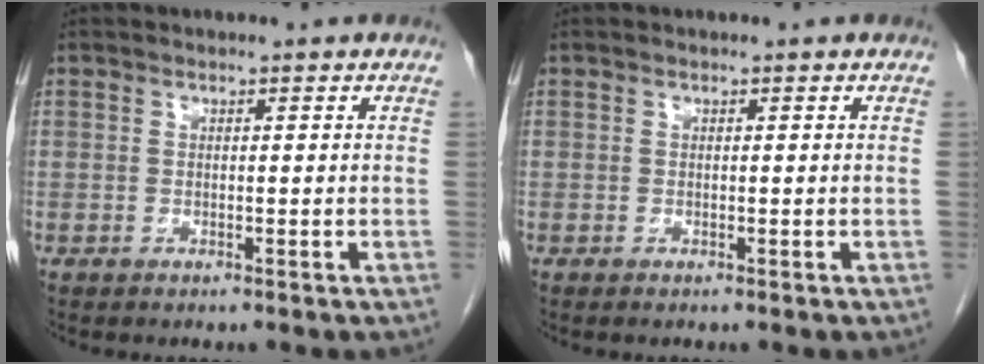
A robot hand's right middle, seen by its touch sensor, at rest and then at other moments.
{"total": 0.0}